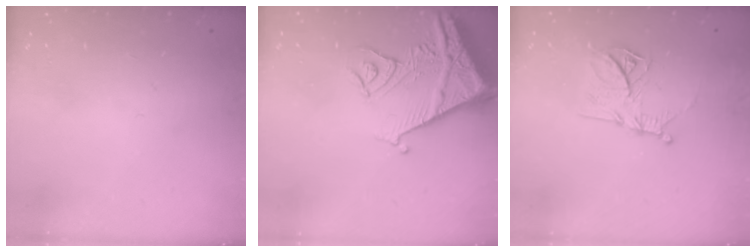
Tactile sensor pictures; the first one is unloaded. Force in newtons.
{"total": 13.5, "press": 13.5, "slide": 1.4}
{"total": 11.7, "press": 11.7, "slide": 0.4}